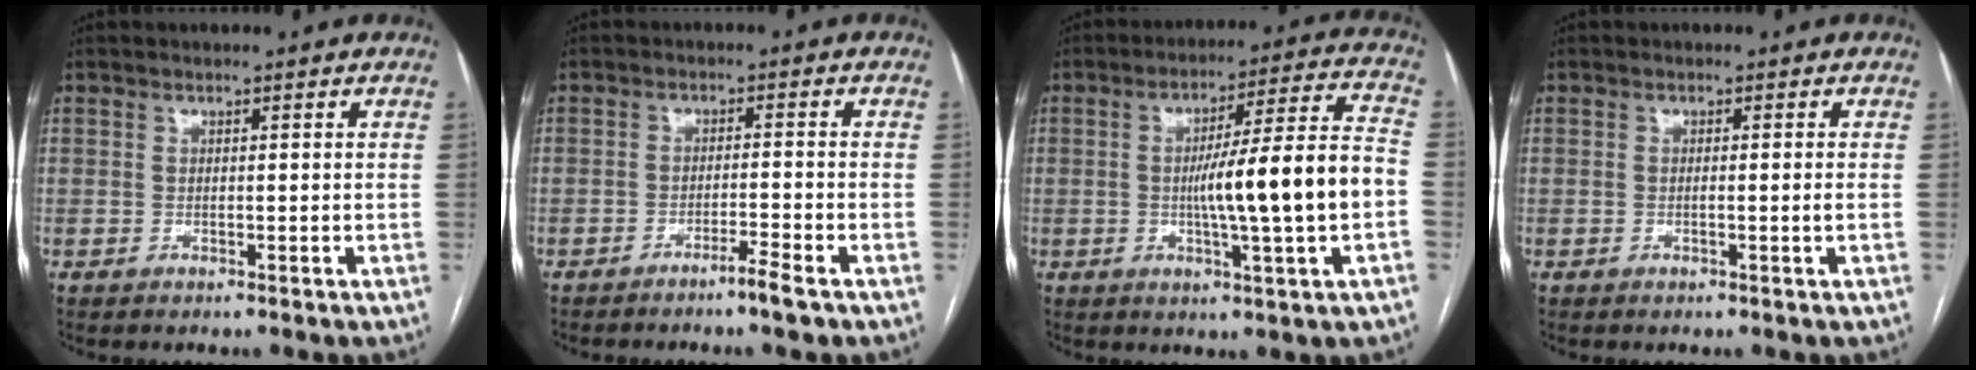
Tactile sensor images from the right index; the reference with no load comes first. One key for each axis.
{"total": 3.3, "fx": -2.5, "fy": -0.5, "fz": 2.2, "tx": -0.037, "ty": -0.005, "tz": -0.046}
{"total": 15.1, "fx": -2.1, "fy": 0.0, "fz": 15.0, "tx": -0.233, "ty": 0.012, "tz": -0.034}
{"total": 1.3, "fx": -0.3, "fy": -0.4, "fz": 1.2, "tx": -0.020, "ty": -0.002, "tz": -0.006}